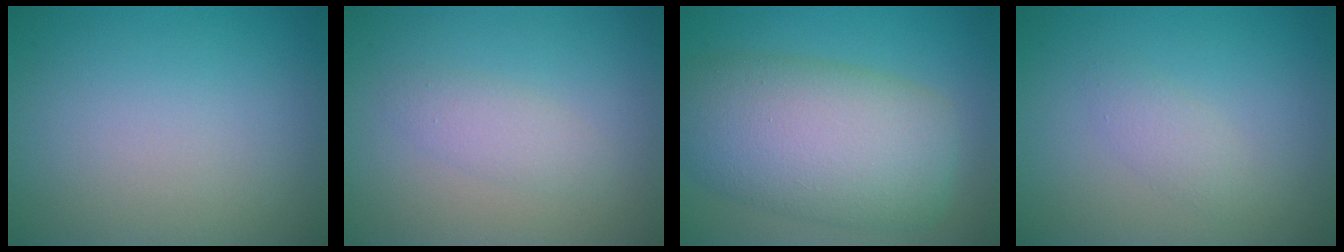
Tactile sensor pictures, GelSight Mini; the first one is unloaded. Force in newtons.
{"total": 1.9, "press": 1.9, "slide": 0.1}
{"total": 10.2, "press": 10.2, "slide": 0.3}
{"total": 1.4, "press": 1.4, "slide": 0.1}